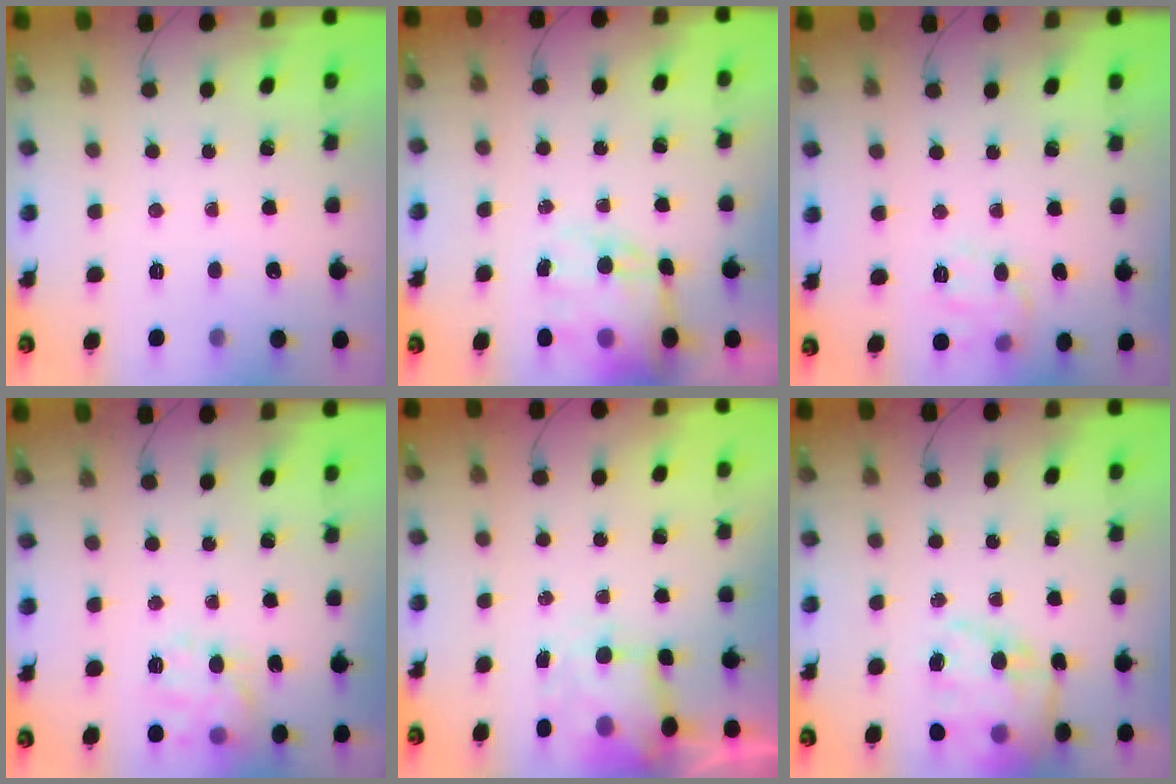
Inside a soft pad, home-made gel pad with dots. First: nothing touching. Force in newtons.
{"total": 14.3, "press": 13.8, "slide": 3.5}
{"total": 9.4, "press": 9.3, "slide": 1.2}
{"total": 9.4, "press": 9.4, "slide": 0.4}
{"total": 3.6, "press": 3.5, "slide": 0.9}
{"total": 18.2, "press": 17.8, "slide": 3.9}